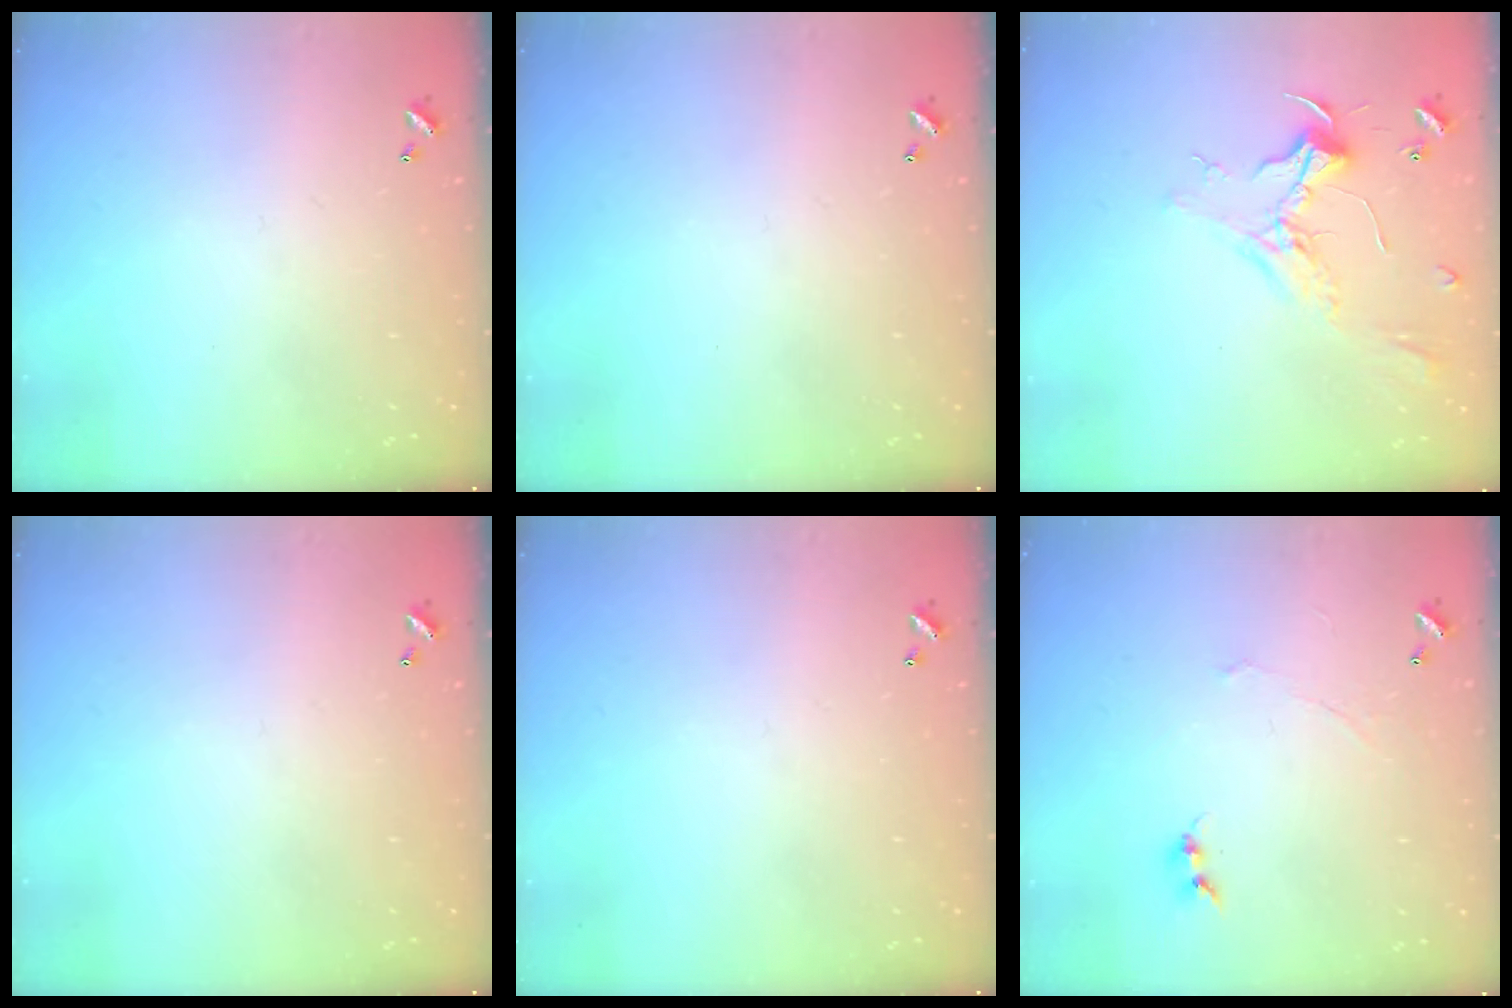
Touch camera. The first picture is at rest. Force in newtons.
{"total": 0.0}
{"total": 2.3, "press": 2.2, "slide": 0.8}
{"total": 0.0}
{"total": 0.0}
{"total": 0.7, "press": 0.5, "slide": 0.5}